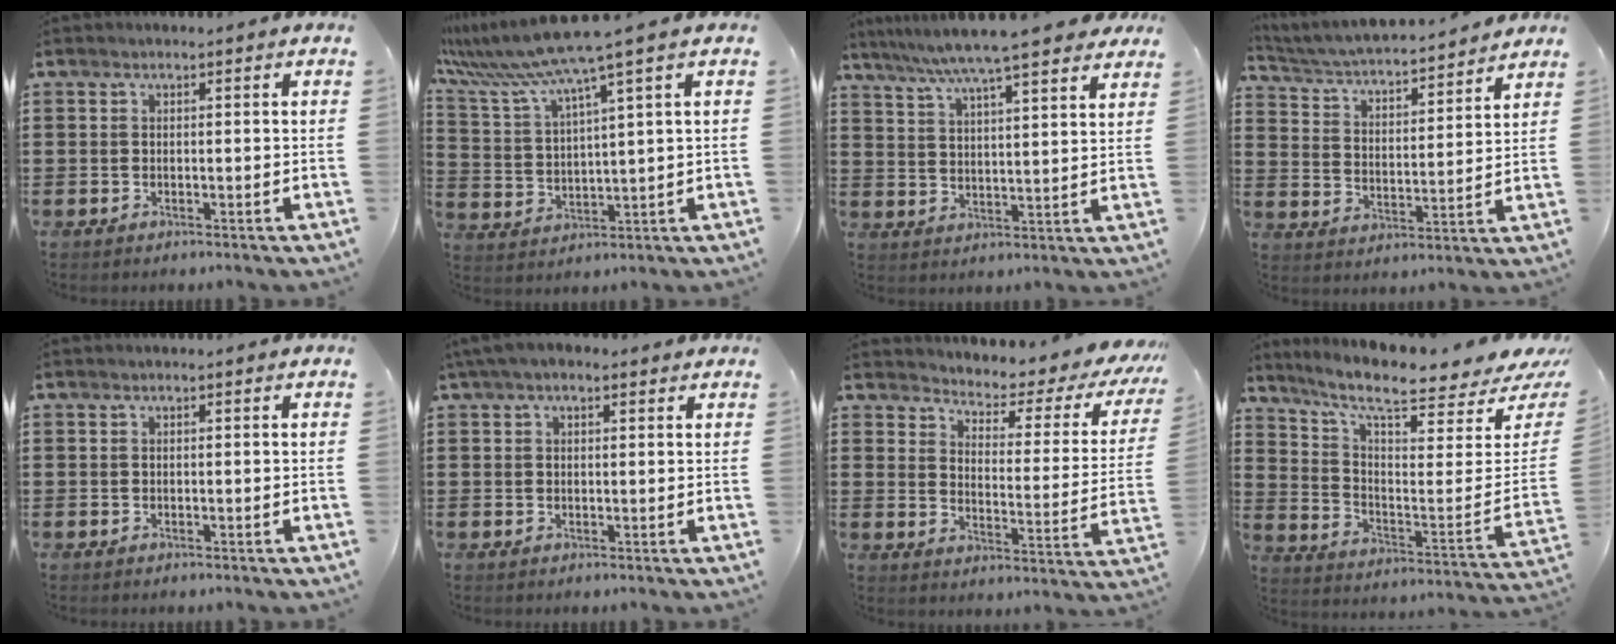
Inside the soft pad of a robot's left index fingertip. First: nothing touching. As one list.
[{"total": 7.5, "force": [5.8, -0.8, 4.6], "torque": [-0.120, -0.042, 0.093]}, {"total": 7.5, "force": [6.5, -0.1, 3.8], "torque": [-0.096, -0.027, 0.111]}, {"total": 3.7, "force": [3.6, 0.0, 0.9], "torque": [-0.038, -0.033, 0.053]}, {"total": 0.0}, {"total": 2.6, "force": [1.7, 1.5, 1.3], "torque": [-0.031, 0.009, 0.031]}, {"total": 3.1, "force": [2.5, 1.0, 1.5], "torque": [-0.039, -0.031, 0.030]}, {"total": 8.7, "force": [7.2, 1.1, 4.7], "torque": [-0.111, -0.064, 0.119]}]